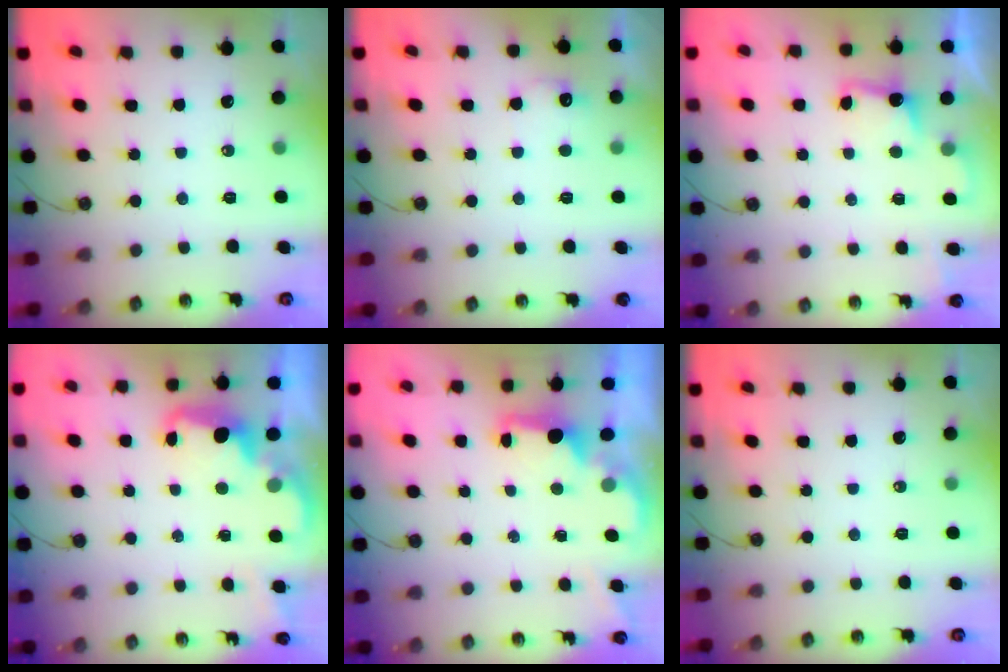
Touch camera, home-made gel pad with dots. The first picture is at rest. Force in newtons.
{"total": 6.0, "press": 5.9, "slide": 1.3}
{"total": 2.0, "press": 1.7, "slide": 0.9}
{"total": 2.8, "press": 2.7, "slide": 0.7}
{"total": 1.9, "press": 1.7, "slide": 0.8}
{"total": 0.0}